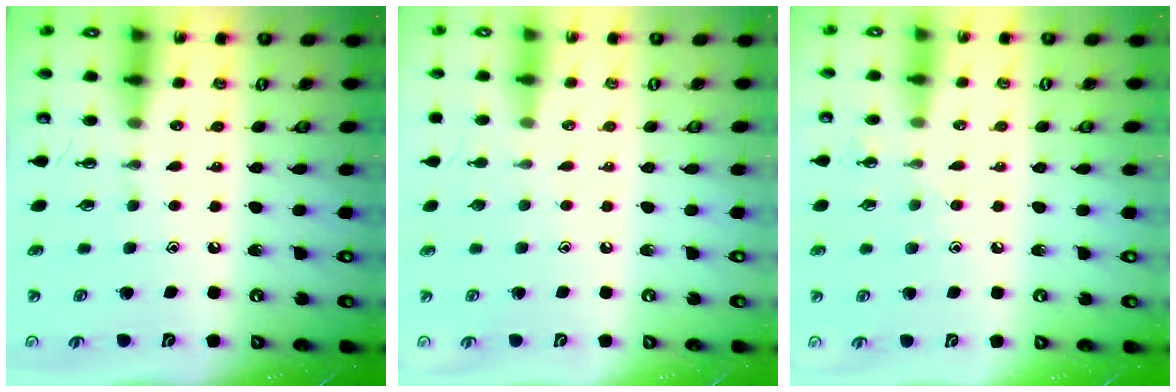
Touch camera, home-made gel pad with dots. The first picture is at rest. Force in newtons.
{"total": 0.0}
{"total": 4.4, "press": 4.4, "slide": 0.5}